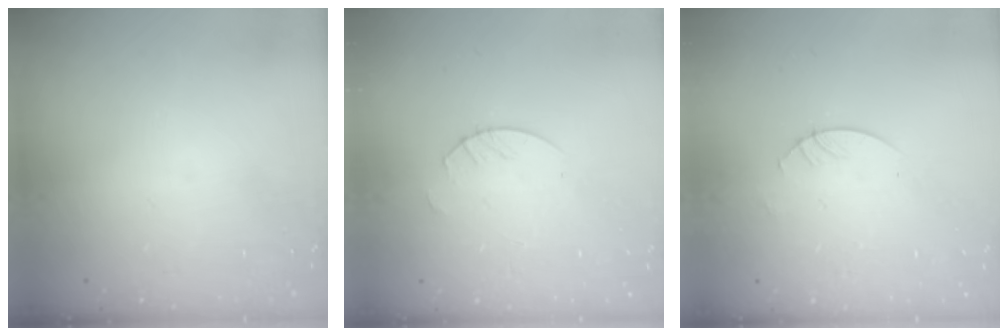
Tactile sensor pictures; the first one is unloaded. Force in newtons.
{"total": 2.7, "press": 2.7, "slide": 0.2}
{"total": 3.0, "press": 2.9, "slide": 0.3}